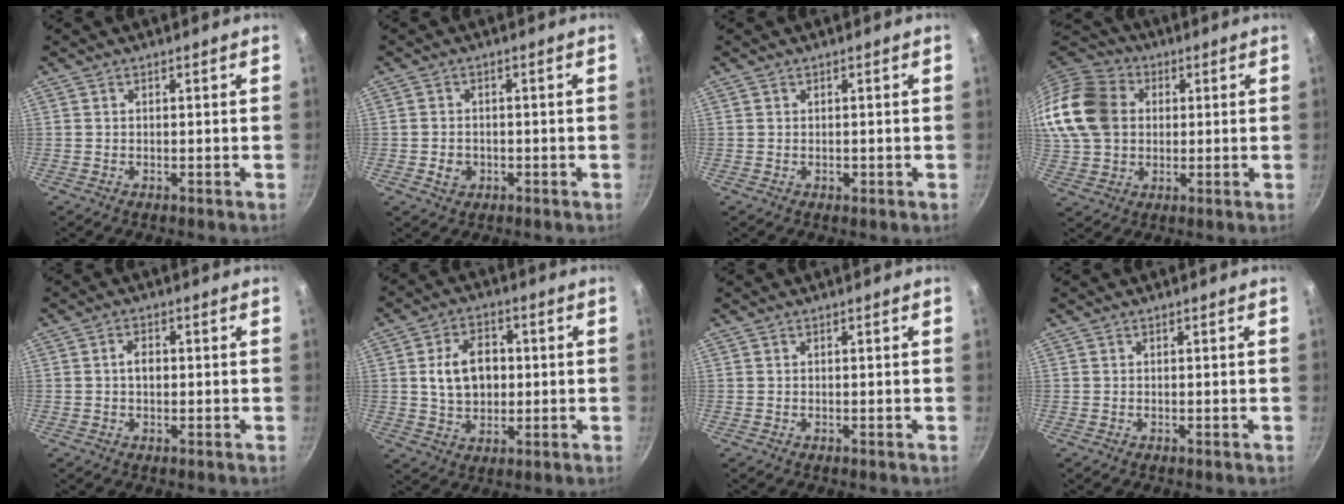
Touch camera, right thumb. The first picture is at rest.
{"total": 3.1, "force": [-0.9, 2.6, 1.4], "torque": [-0.017, 0.009, -0.011]}
{"total": 0.8, "force": [-0.1, 0.6, 0.5], "torque": [-0.003, 0.001, 0.000]}
{"total": 21.3, "force": [3.6, 17.1, 12.1], "torque": [-0.259, 0.029, 0.061]}
{"total": 2.8, "force": [0.1, 1.8, 2.1], "torque": [-0.027, 0.008, 0.000]}
{"total": 10.3, "force": [1.0, 7.4, 7.1], "torque": [-0.096, 0.007, 0.017]}
{"total": 0.0}
{"total": 0.0}